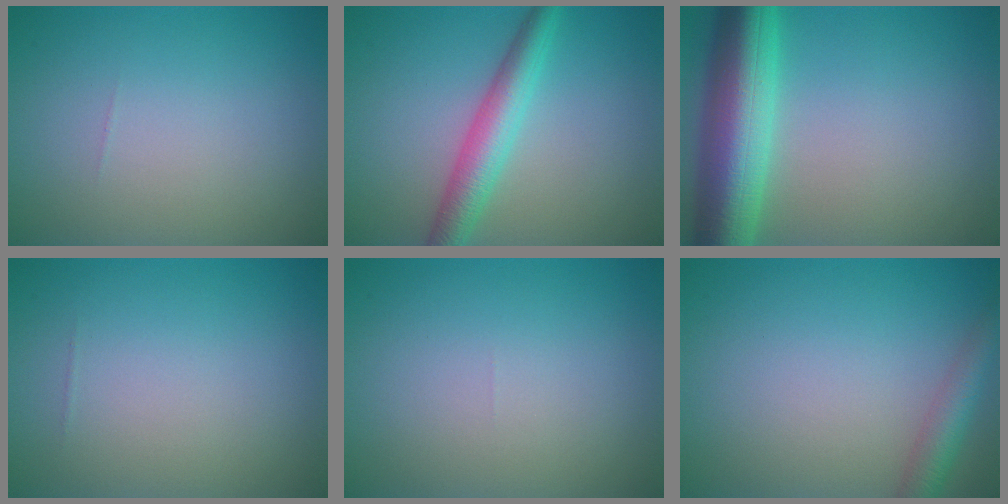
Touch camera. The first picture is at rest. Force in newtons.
{"total": 4.2, "press": 4.2, "slide": 0.1}
{"total": 9.5, "press": 9.5, "slide": 0.1}
{"total": 0.0}
{"total": 0.0}
{"total": 3.0, "press": 3.0, "slide": 0.1}